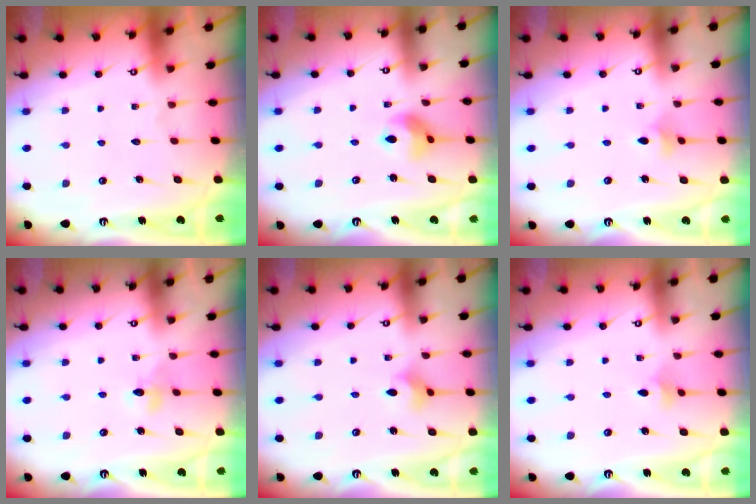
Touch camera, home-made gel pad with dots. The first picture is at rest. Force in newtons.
{"total": 7.7, "press": 7.7, "slide": 0.3}
{"total": 2.6, "press": 2.5, "slide": 0.5}
{"total": 4.3, "press": 4.3, "slide": 0.7}
{"total": 3.5, "press": 3.5, "slide": 0.6}
{"total": 3.0, "press": 2.9, "slide": 0.7}